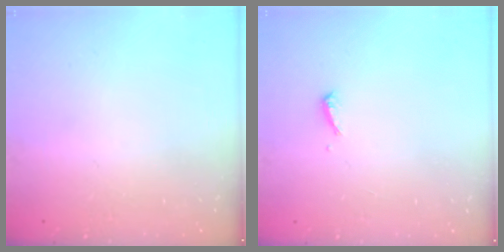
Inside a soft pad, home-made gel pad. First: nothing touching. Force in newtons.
{"total": 7.1, "press": 7.0, "slide": 0.8}